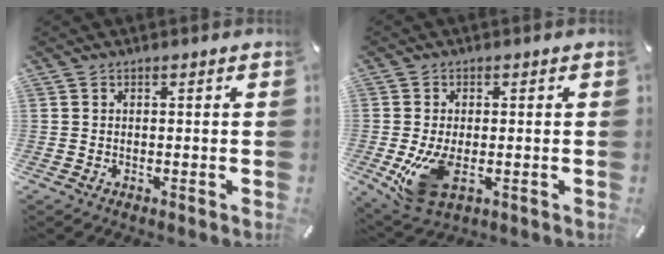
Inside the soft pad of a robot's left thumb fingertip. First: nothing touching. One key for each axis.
{"total": 8.4, "fx": -1.2, "fy": 4.7, "fz": 6.9, "tx": -0.142, "ty": -0.019, "tz": -0.020}